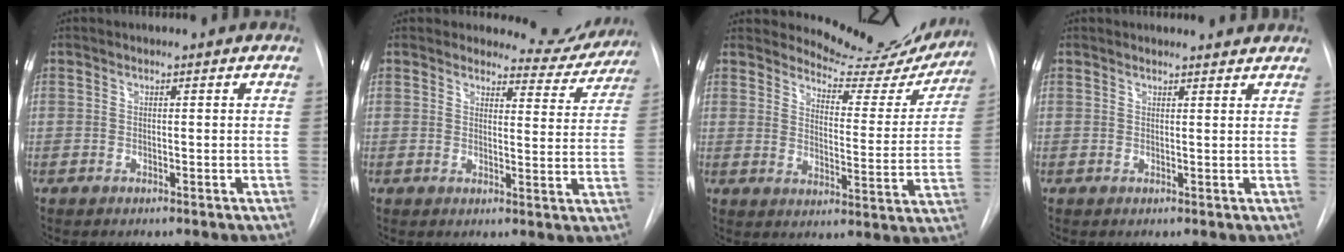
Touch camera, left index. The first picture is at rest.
{"total": 7.1, "force": [6.8, 1.9, -0.7], "torque": [0.025, -0.036, 0.066]}
{"total": 15.1, "force": [14.6, 3.1, 2.2], "torque": [-0.014, -0.064, 0.166]}
{"total": 3.9, "force": [3.8, 0.5, 0.3], "torque": [-0.007, 0.005, 0.035]}